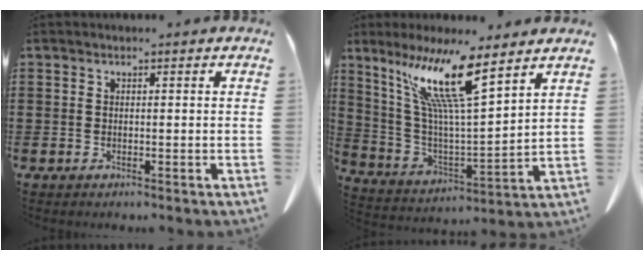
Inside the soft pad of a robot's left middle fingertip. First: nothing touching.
{"total": 12.9, "force": [8.6, 1.0, 9.5], "torque": [-0.217, -0.042, 0.141]}